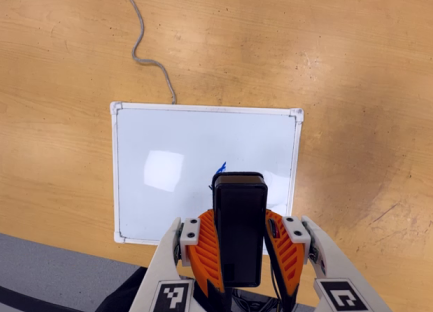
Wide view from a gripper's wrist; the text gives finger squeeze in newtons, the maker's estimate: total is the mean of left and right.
{"total": 6.4, "left": 5.3, "right": 7.6}